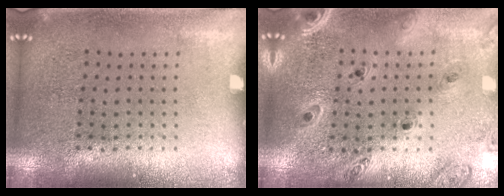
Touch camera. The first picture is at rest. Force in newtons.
{"total": 1.3, "press": 1.3, "slide": 0.1}